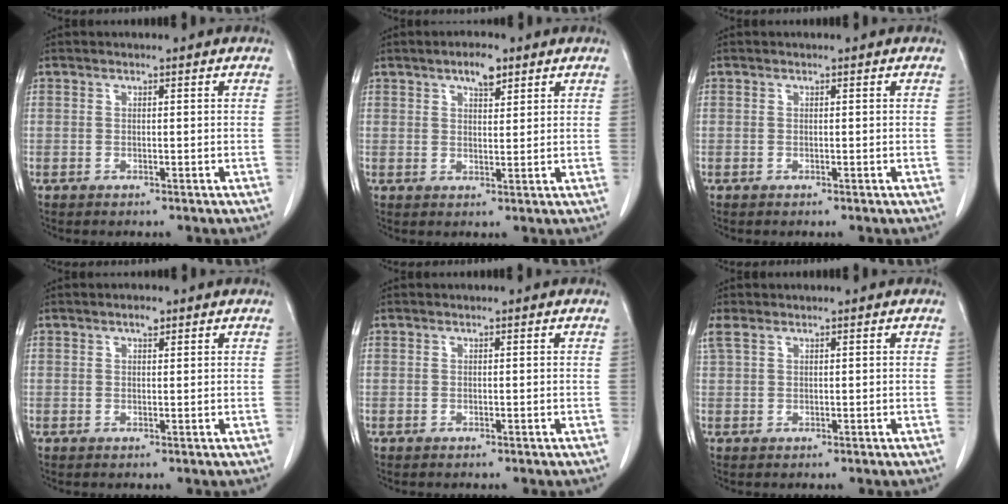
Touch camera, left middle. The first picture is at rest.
{"total": 3.8, "force": [2.5, 1.3, 2.6], "torque": [-0.044, 0.003, 0.040]}
{"total": 0.0}
{"total": 1.3, "force": [0.8, 0.5, 0.9], "torque": [-0.015, 0.001, 0.013]}
{"total": 0.0}
{"total": 2.1, "force": [1.5, 0.9, 1.2], "torque": [-0.041, 0.022, 0.038]}